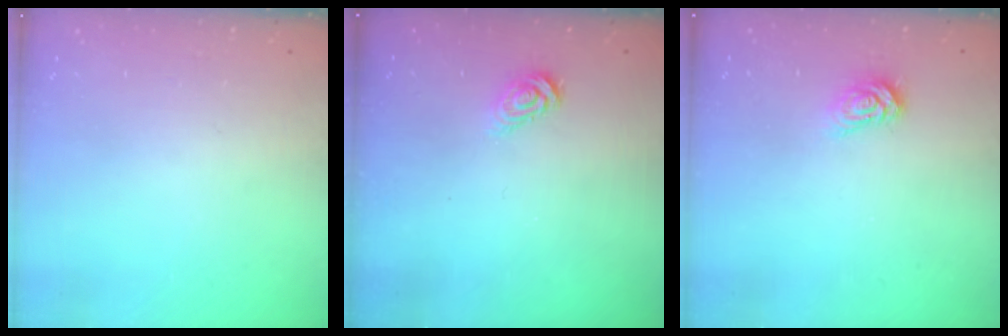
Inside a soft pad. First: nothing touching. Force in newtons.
{"total": 3.6, "press": 3.5, "slide": 0.3}
{"total": 4.0, "press": 3.9, "slide": 0.2}